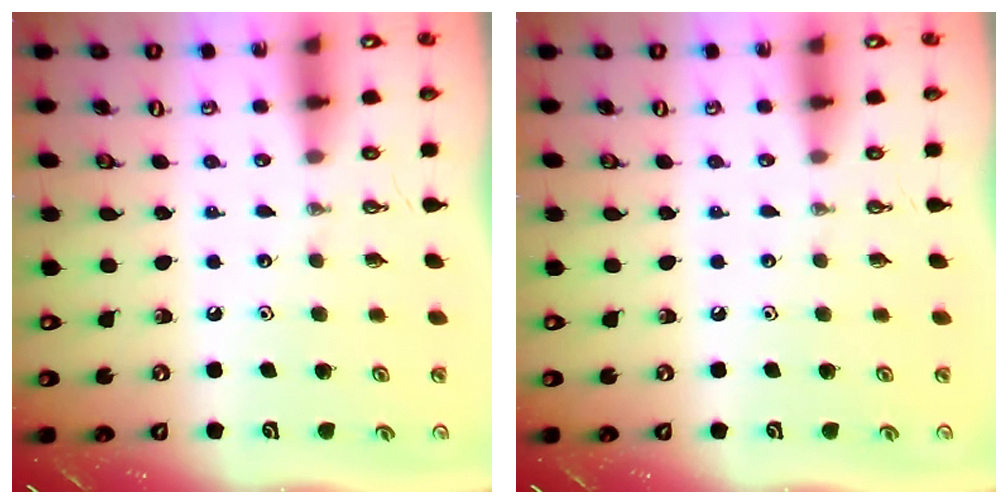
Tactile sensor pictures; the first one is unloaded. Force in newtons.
{"total": 0.0}